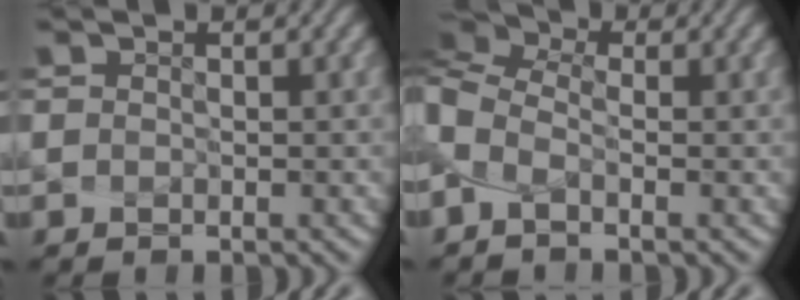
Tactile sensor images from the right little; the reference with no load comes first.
{"total": 4.0, "force": [-0.7, 2.3, 3.3], "torque": [-0.078, 0.005, -0.032]}